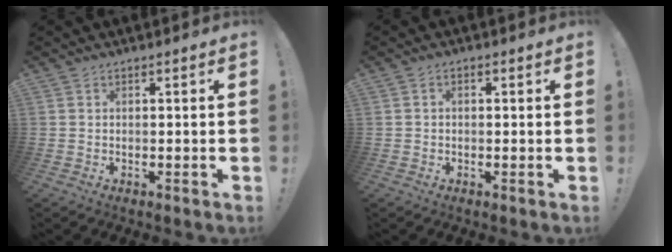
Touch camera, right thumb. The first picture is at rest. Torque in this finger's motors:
{"motor_torque": [-0.06, -0.18, -0.27, 0.19, 0.08]}